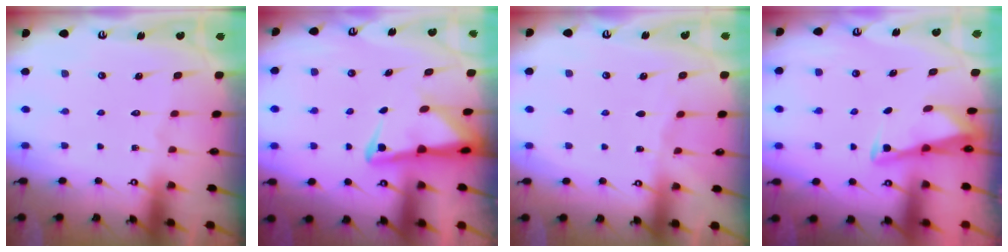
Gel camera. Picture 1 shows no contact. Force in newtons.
{"total": 4.4, "press": 4.2, "slide": 1.1}
{"total": 1.8, "press": 1.8, "slide": 0.3}
{"total": 2.8, "press": 2.8, "slide": 0.3}